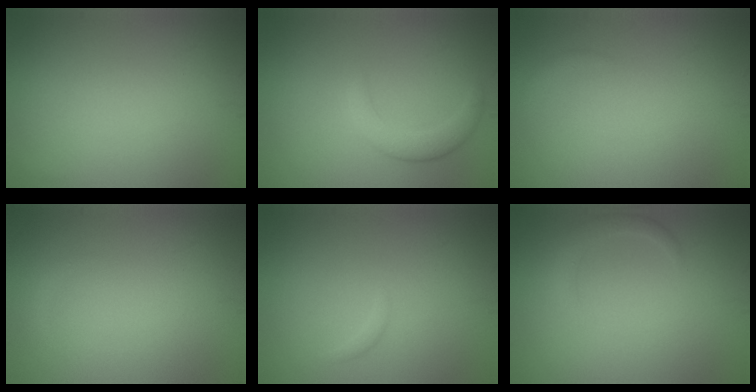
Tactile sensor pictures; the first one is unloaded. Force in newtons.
{"total": 2.5, "press": 2.5, "slide": 0.2}
{"total": 0.5, "press": 0.5, "slide": 0.1}
{"total": 0.6, "press": 0.6, "slide": 0.0}
{"total": 0.5, "press": 0.5, "slide": 0.1}
{"total": 1.5, "press": 1.5, "slide": 0.1}